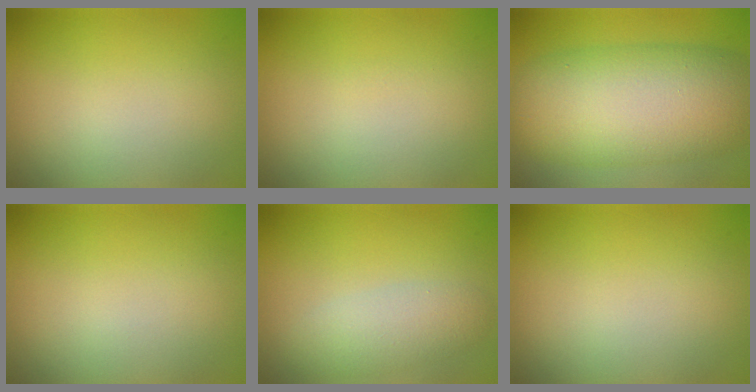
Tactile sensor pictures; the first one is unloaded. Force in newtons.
{"total": 0.0}
{"total": 11.5, "press": 11.5, "slide": 0.6}
{"total": 0.0}
{"total": 2.9, "press": 2.9, "slide": 0.2}
{"total": 0.0}